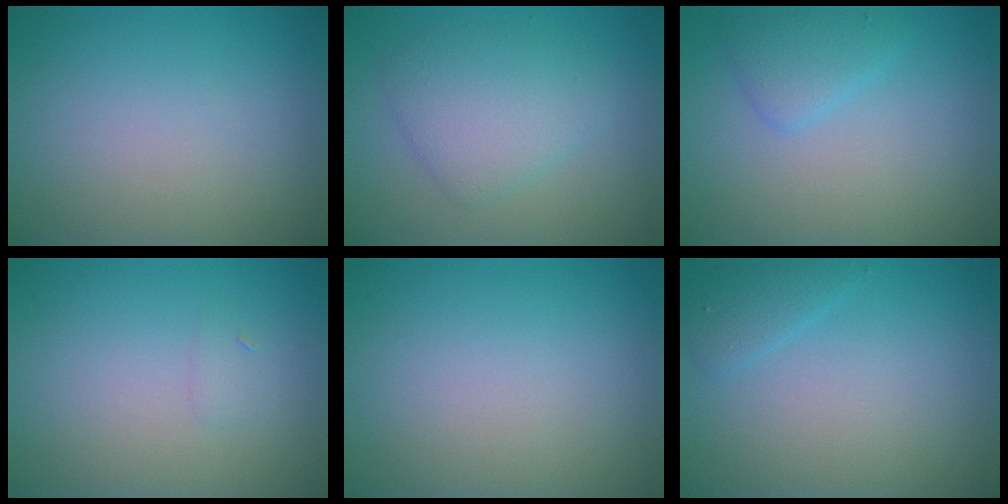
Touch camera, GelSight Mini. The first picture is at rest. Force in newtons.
{"total": 3.8, "press": 3.8, "slide": 0.1}
{"total": 2.0, "press": 2.0, "slide": 0.1}
{"total": 0.7, "press": 0.7, "slide": 0.0}
{"total": 0.0}
{"total": 1.4, "press": 1.4, "slide": 0.1}